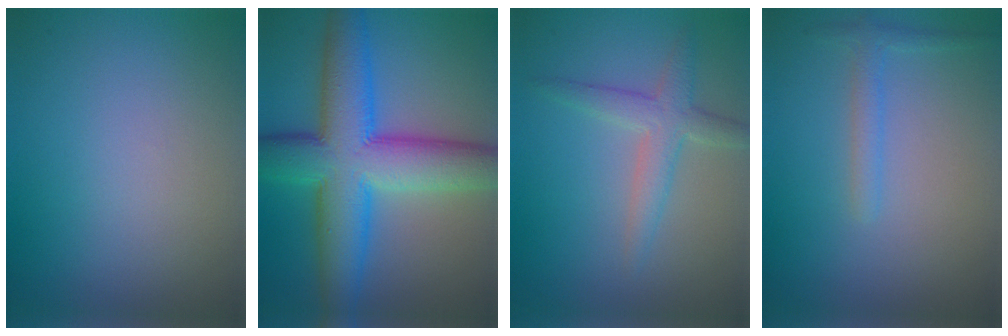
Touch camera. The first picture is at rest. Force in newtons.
{"total": 11.2, "press": 11.2, "slide": 0.2}
{"total": 2.9, "press": 2.9, "slide": 0.1}
{"total": 1.4, "press": 1.4, "slide": 0.1}